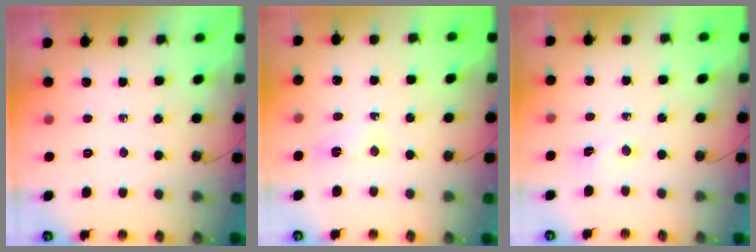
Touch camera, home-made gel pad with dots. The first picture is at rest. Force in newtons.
{"total": 2.9, "press": 2.7, "slide": 1.0}
{"total": 2.2, "press": 2.1, "slide": 0.7}